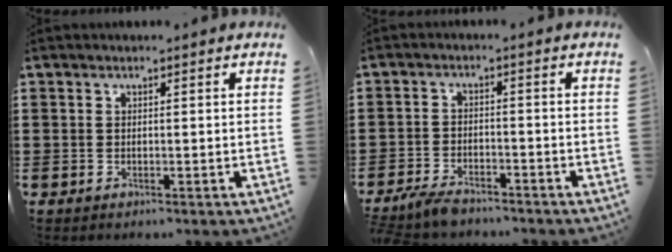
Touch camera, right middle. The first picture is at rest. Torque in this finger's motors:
{"motor_torque": [1.40, 0.02, 0.50, 0.16]}